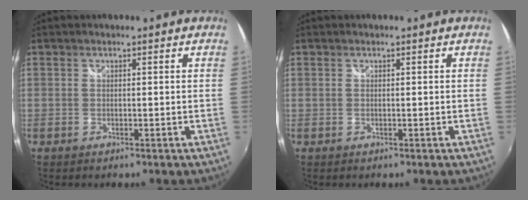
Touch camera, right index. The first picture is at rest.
{"total": 0.0}